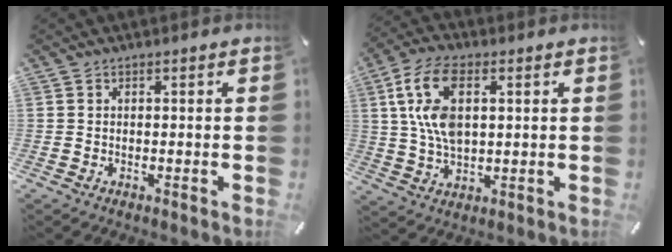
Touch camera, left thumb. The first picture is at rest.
{"total": 11.9, "force": [3.2, 6.5, 9.4], "torque": [-0.222, -0.001, 0.053]}